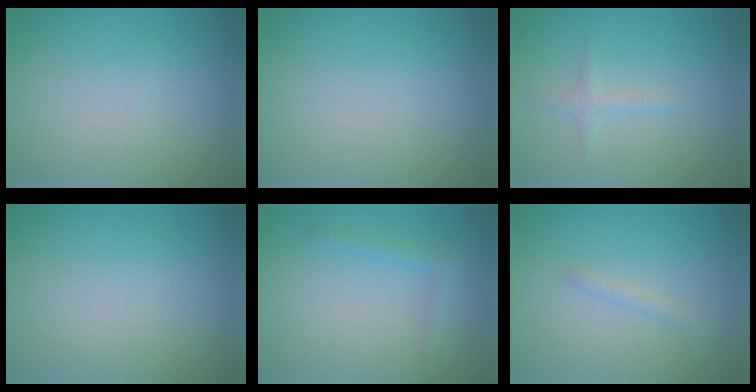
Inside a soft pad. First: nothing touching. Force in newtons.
{"total": 0.0}
{"total": 1.0, "press": 1.0, "slide": 0.1}
{"total": 0.0}
{"total": 1.3, "press": 1.3, "slide": 0.1}
{"total": 0.9, "press": 0.9, "slide": 0.1}